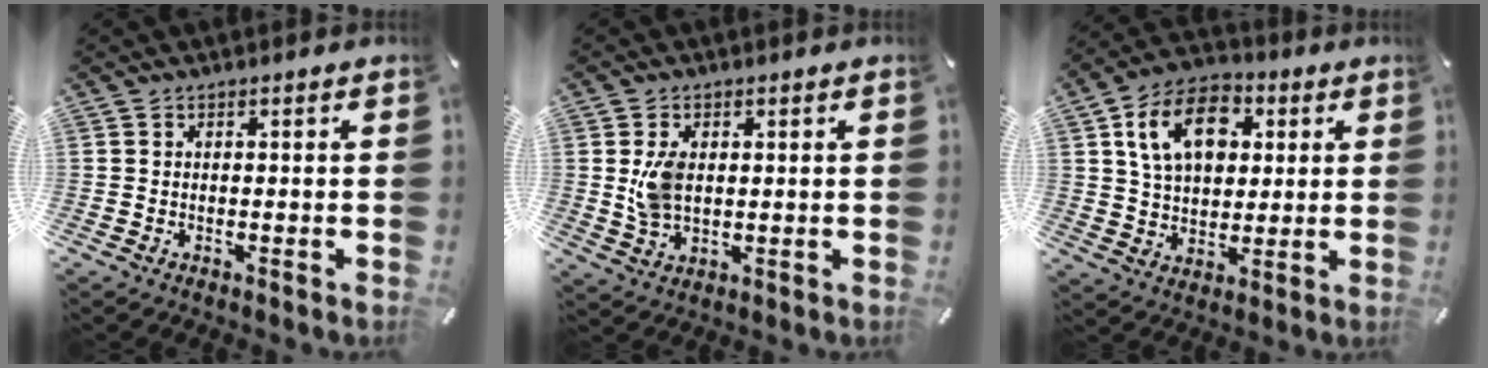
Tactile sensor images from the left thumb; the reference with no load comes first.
{"total": 6.6, "force": [1.0, 4.4, 4.8], "torque": [-0.100, 0.000, 0.018]}
{"total": 13.7, "force": [4.5, 10.0, 8.2], "torque": [-0.145, 0.005, 0.081]}